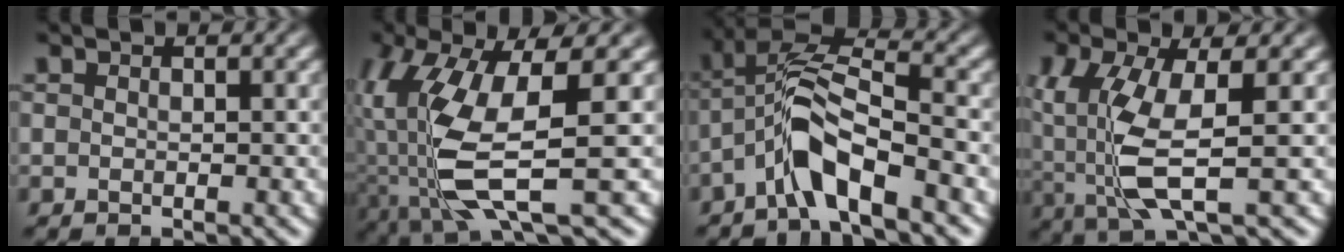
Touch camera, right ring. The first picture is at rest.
{"total": 10.3, "force": [-0.6, 4.3, 9.3], "torque": [-0.199, -0.027, 0.010]}
{"total": 5.8, "force": [-0.1, 3.4, 4.7], "torque": [-0.100, -0.011, -0.005]}
{"total": 6.6, "force": [-0.5, 2.9, 5.9], "torque": [-0.126, -0.026, 0.007]}